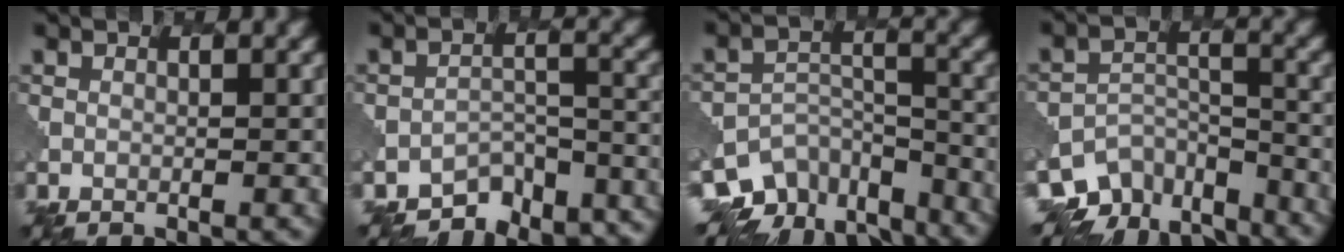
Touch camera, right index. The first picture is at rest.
{"total": 7.3, "force": [-6.4, 2.9, 2.0], "torque": [-0.019, -0.013, -0.091]}
{"total": 9.4, "force": [-7.6, 4.9, 2.5], "torque": [-0.044, -0.010, -0.100]}
{"total": 8.4, "force": [-7.0, 4.1, 2.0], "torque": [-0.032, -0.010, -0.095]}